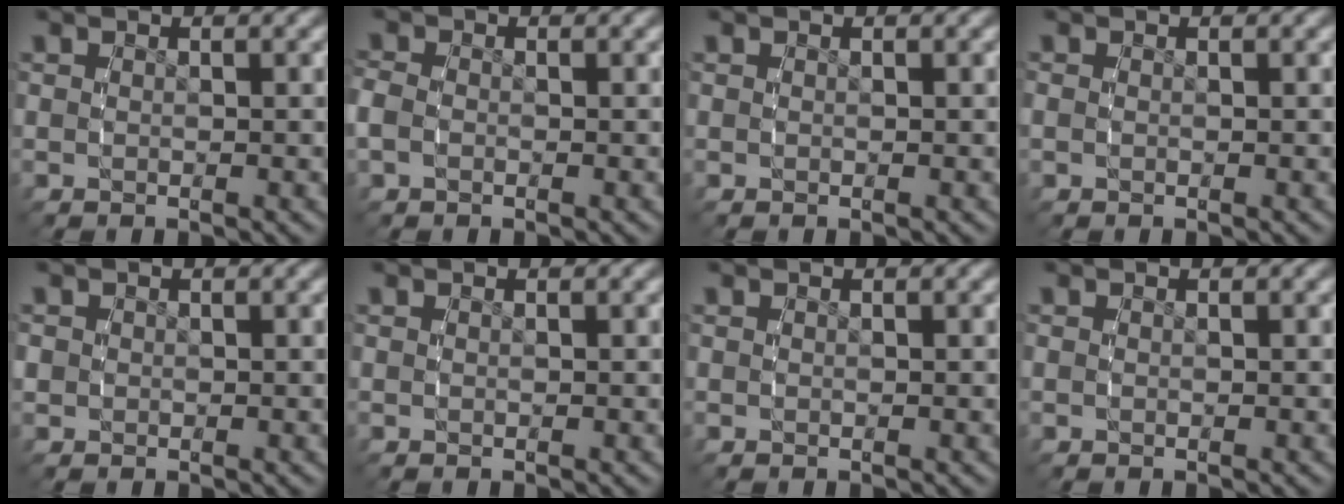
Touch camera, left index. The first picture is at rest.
{"total": 1.7, "force": [-0.4, 1.4, 0.8], "torque": [-0.030, -0.002, -0.008]}
{"total": 0.0}
{"total": 0.7, "force": [-0.1, 0.5, 0.3], "torque": [-0.014, 0.000, -0.004]}
{"total": 1.5, "force": [0.0, 1.4, 0.4], "torque": [-0.017, 0.001, 0.000]}
{"total": 0.0}
{"total": 0.0}
{"total": 0.0}